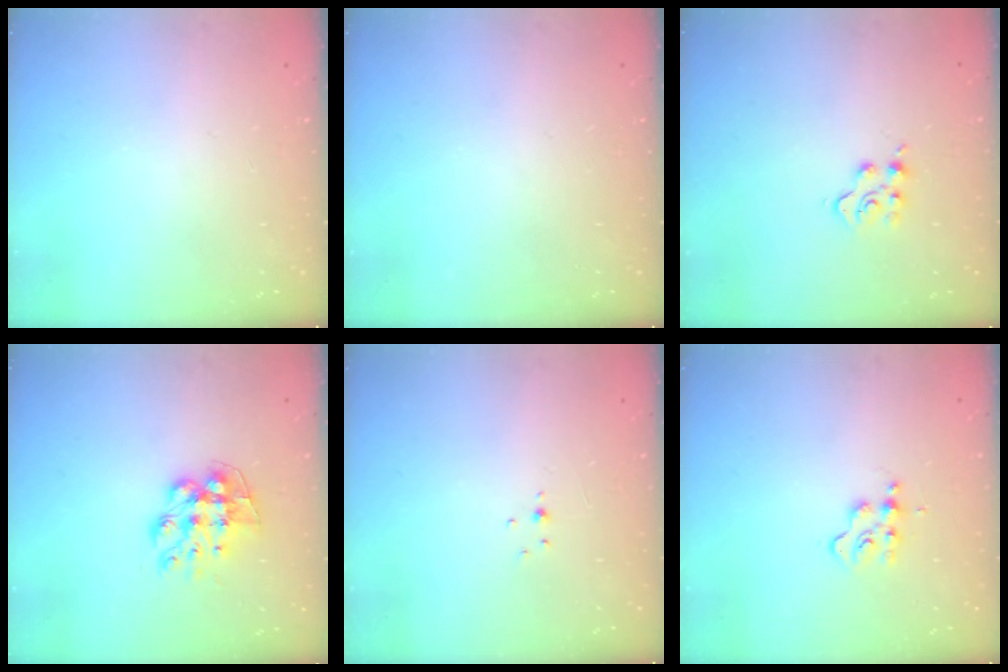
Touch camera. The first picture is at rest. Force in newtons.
{"total": 0.0}
{"total": 4.2, "press": 4.2, "slide": 0.6}
{"total": 9.9, "press": 9.8, "slide": 0.5}
{"total": 1.5, "press": 1.5, "slide": 0.3}
{"total": 6.7, "press": 6.7, "slide": 0.6}